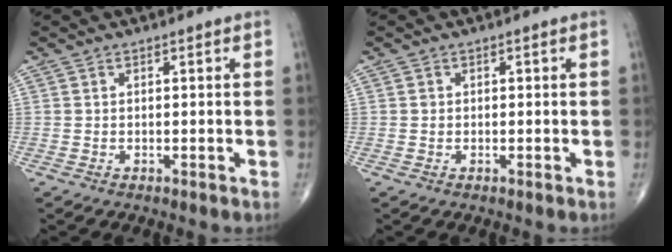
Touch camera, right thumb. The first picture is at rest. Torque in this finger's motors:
{"motor_torque": [-0.03, 0.22, 0.12, 0.02, -0.02]}